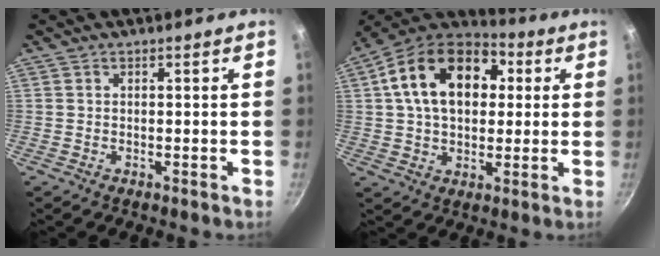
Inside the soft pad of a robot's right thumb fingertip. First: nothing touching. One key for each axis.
{"total": 19.8, "fx": 4.4, "fy": 13.4, "fz": 13.9, "tx": -0.211, "ty": 0.025, "tz": 0.056}